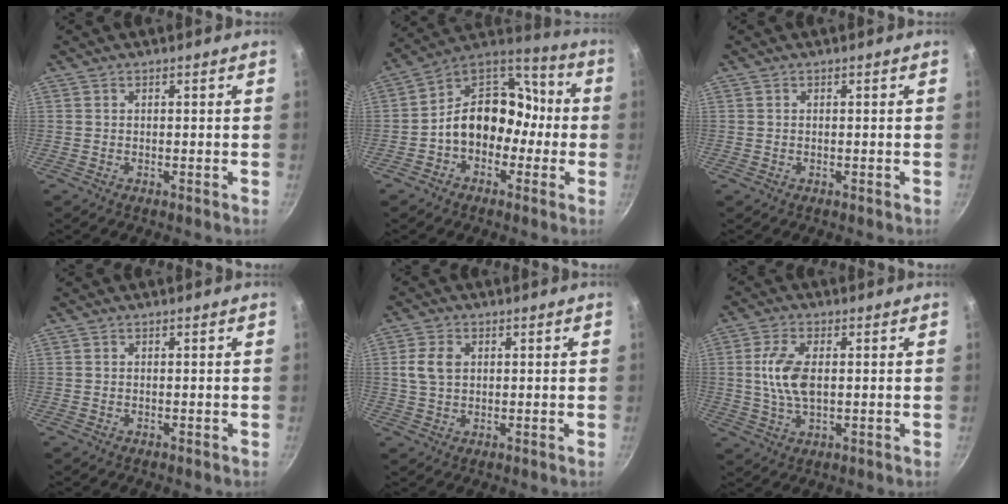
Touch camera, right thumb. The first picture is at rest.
{"total": 15.8, "force": [-2.4, 11.4, 10.6], "torque": [-0.129, 0.053, -0.052]}
{"total": 0.0}
{"total": 0.0}
{"total": 5.3, "force": [1.1, 3.8, 3.7], "torque": [-0.072, 0.002, 0.022]}
{"total": 8.7, "force": [0.8, 4.4, 7.4], "torque": [-0.158, -0.001, 0.017]}